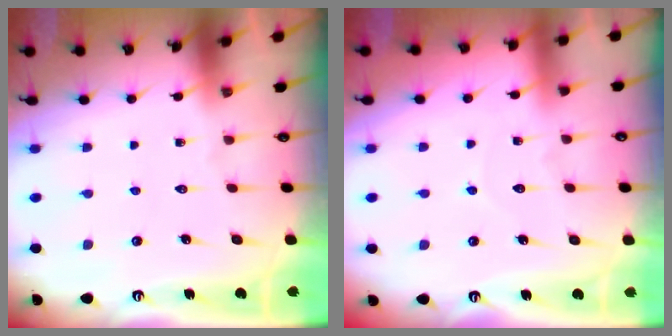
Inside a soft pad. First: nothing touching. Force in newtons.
{"total": 3.2, "press": 3.2, "slide": 0.3}